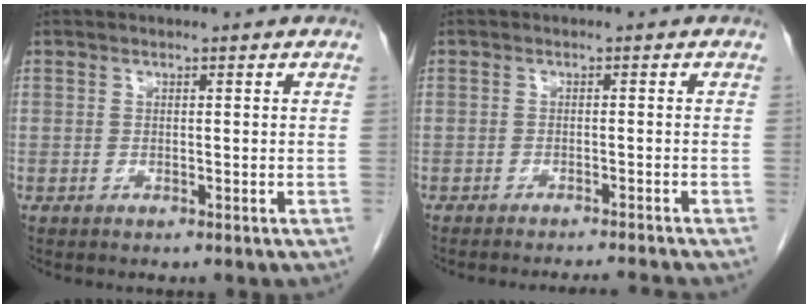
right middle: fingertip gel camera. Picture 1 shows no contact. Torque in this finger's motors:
{"motor_torque": [0.05, -0.04, 0.00, 0.00]}